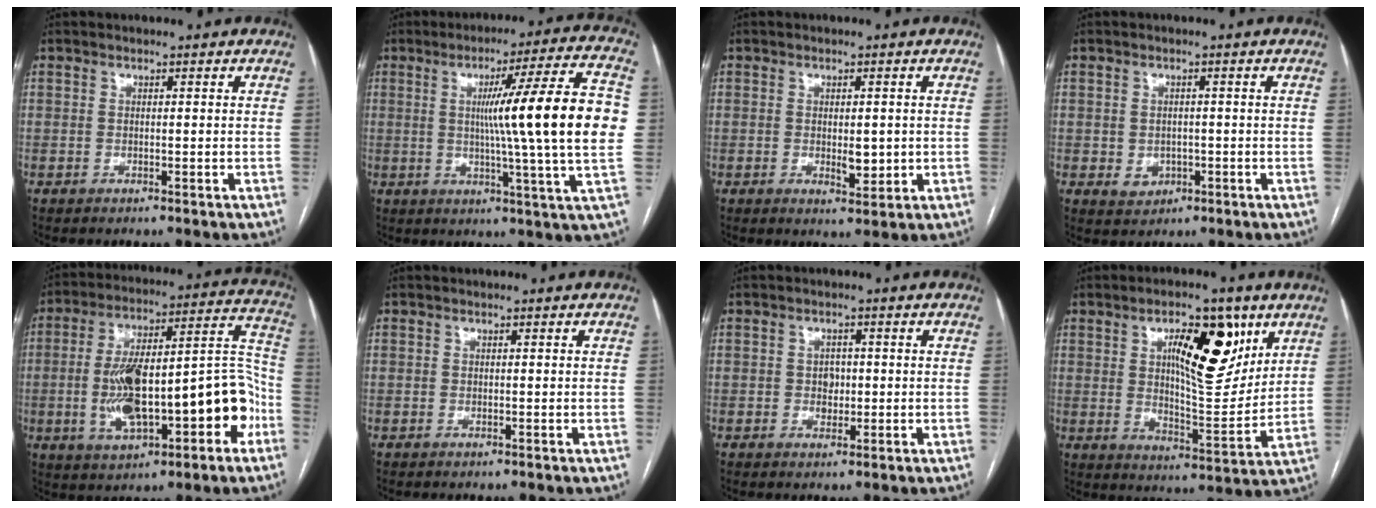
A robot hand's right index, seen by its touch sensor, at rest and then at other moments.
{"total": 19.2, "force": [1.6, -1.8, 19.0], "torque": [-0.270, 0.001, 0.009]}
{"total": 3.4, "force": [-0.2, 1.5, 3.1], "torque": [-0.046, -0.005, 0.003]}
{"total": 2.9, "force": [-0.7, 2.7, 0.9], "torque": [-0.009, 0.001, 0.001]}
{"total": 21.2, "force": [-5.5, 6.2, 19.5], "torque": [-0.291, 0.042, -0.072]}
{"total": 0.0}
{"total": 2.3, "force": [-0.1, 1.9, 1.4], "torque": [-0.016, 0.003, 0.001]}
{"total": 13.9, "force": [6.0, 4.5, 11.7], "torque": [-0.177, 0.003, 0.100]}